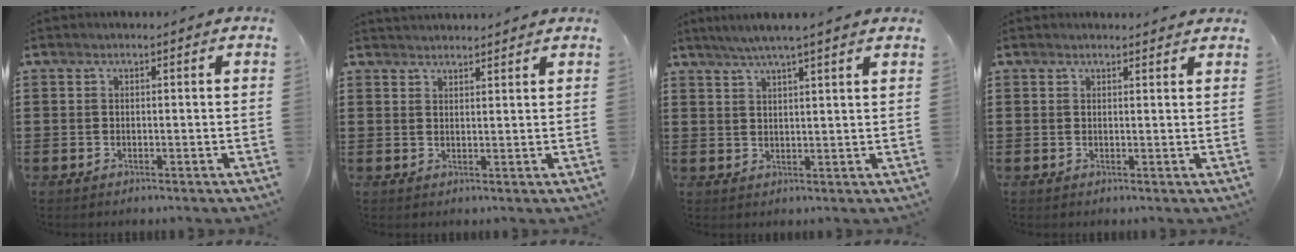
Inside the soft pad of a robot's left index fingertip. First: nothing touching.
{"total": 2.0, "force": [2.0, -0.1, -0.1], "torque": [-0.004, -0.002, 0.039]}
{"total": 3.9, "force": [3.3, -0.5, 2.1], "torque": [-0.048, -0.008, 0.059]}
{"total": 1.4, "force": [1.3, 0.1, 0.2], "torque": [-0.007, -0.001, 0.027]}